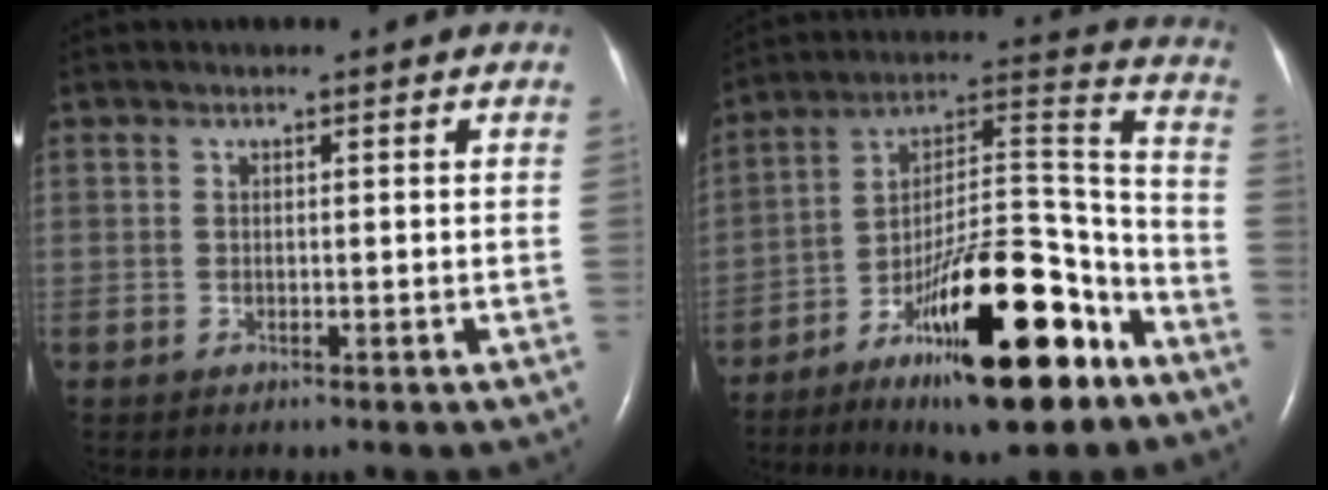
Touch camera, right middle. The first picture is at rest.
{"total": 22.9, "force": [-13.3, 5.0, 17.9], "torque": [-0.274, 0.009, -0.212]}